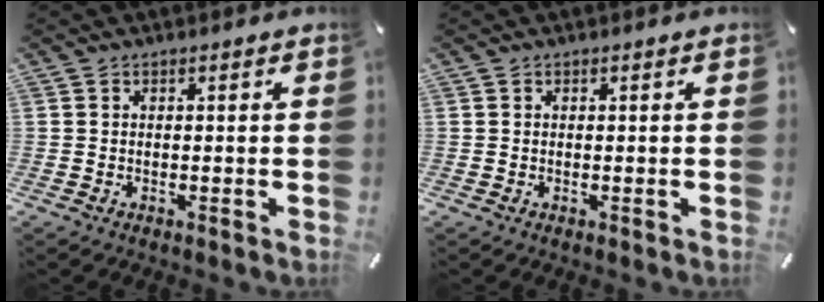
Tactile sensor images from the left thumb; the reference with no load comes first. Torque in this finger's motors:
{"motor_torque": [-0.06, 0.14, 0.04, 0.03, 0.00]}